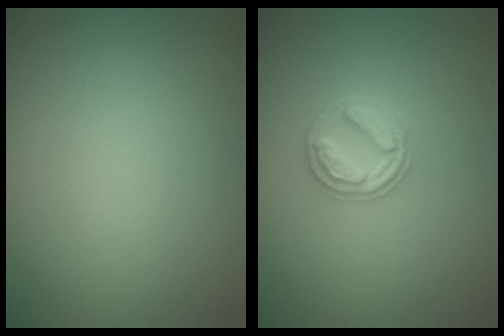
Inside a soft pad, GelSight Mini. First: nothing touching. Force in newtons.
{"total": 2.7, "press": 2.7, "slide": 0.3}